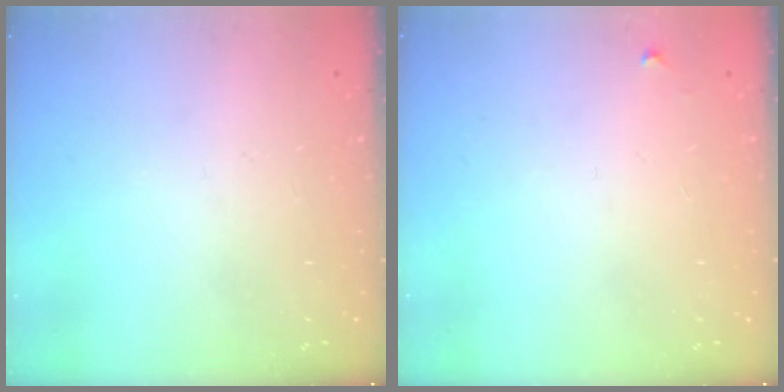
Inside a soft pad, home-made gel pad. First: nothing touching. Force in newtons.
{"total": 4.2, "press": 4.1, "slide": 0.7}